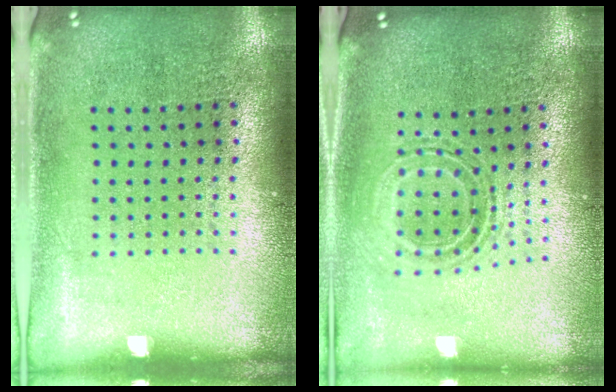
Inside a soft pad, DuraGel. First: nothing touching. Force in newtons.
{"total": 0.8, "press": 0.8, "slide": 0.3}